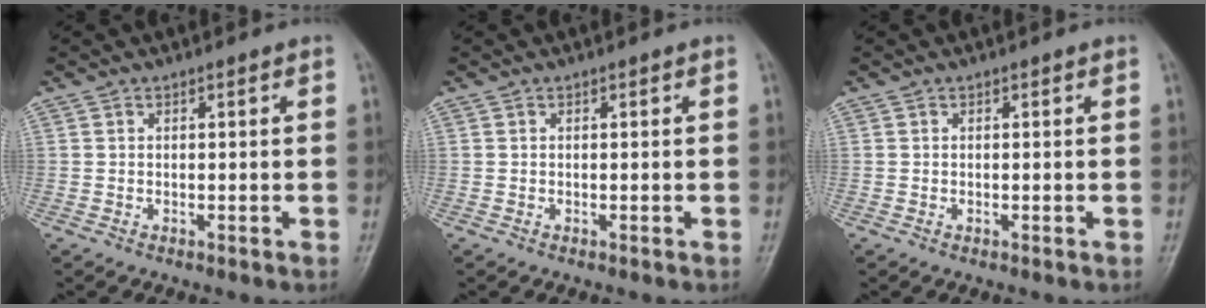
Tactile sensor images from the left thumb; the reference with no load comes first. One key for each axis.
{"total": 0.0}
{"total": 0.0}